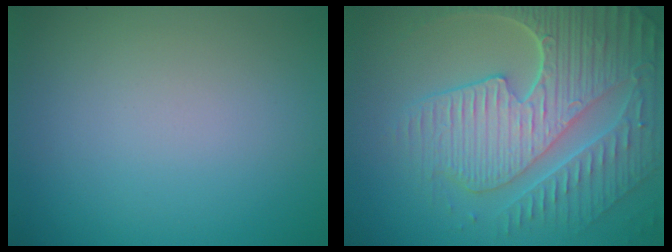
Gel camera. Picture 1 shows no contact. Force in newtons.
{"total": 8.8, "press": 6.4, "slide": 6.0}